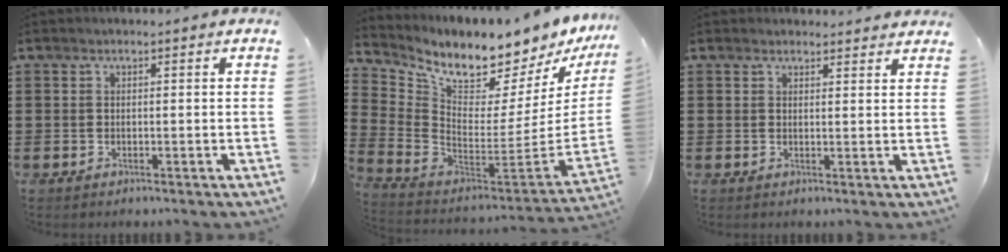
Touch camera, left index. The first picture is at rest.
{"total": 7.5, "force": [6.8, 1.6, 2.6], "torque": [-0.079, -0.075, 0.111]}
{"total": 1.6, "force": [1.5, 0.4, -0.1], "torque": [0.005, -0.002, 0.029]}